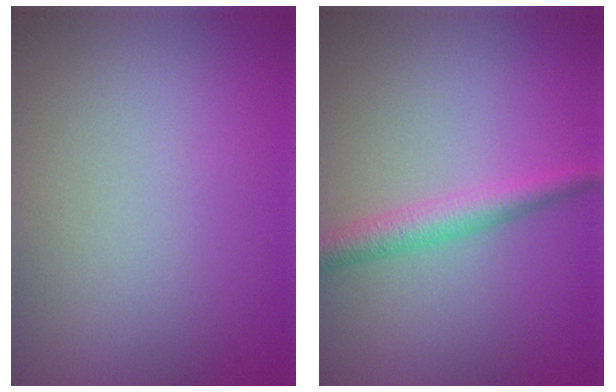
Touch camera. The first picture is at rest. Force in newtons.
{"total": 2.9, "press": 2.9, "slide": 0.1}